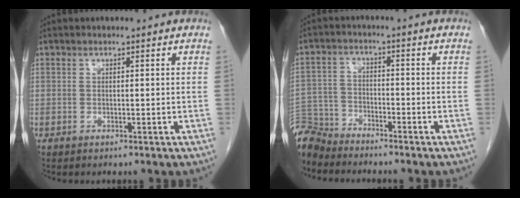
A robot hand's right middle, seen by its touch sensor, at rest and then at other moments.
{"total": 6.4, "force": [-6.3, 1.1, 0.0], "torque": [-0.002, -0.006, -0.125]}